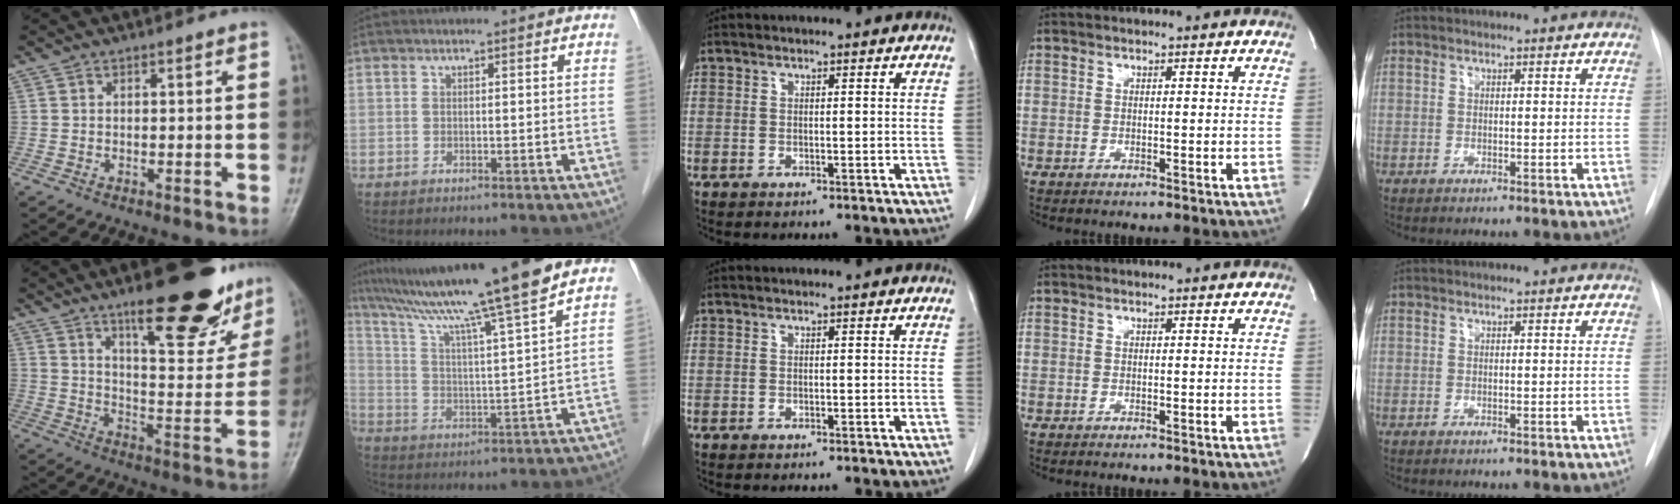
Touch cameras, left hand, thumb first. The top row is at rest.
{"thumb": {"total": 21.6, "force": [14.6, 6.4, 14.5], "torque": [-0.151, -0.080, 0.215]}, "index": {"total": 16.2, "force": [13.2, -2.8, 9.0], "torque": [-0.154, -0.017, 0.212]}}